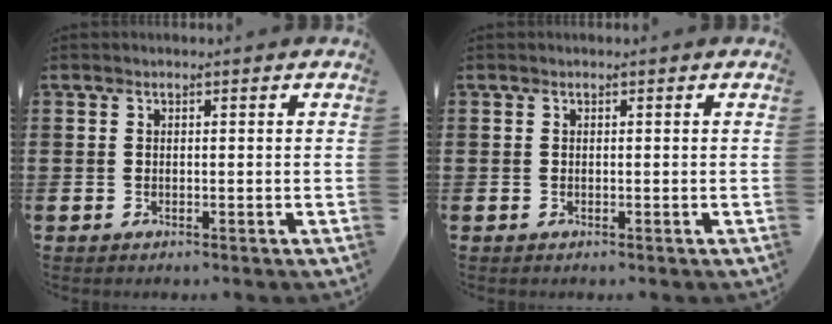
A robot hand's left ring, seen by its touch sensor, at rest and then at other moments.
{"total": 0.0}